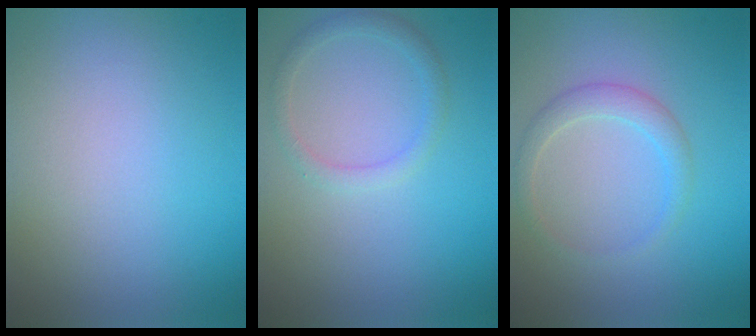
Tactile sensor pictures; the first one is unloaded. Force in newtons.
{"total": 1.5, "press": 1.5, "slide": 0.1}
{"total": 1.9, "press": 1.9, "slide": 0.1}